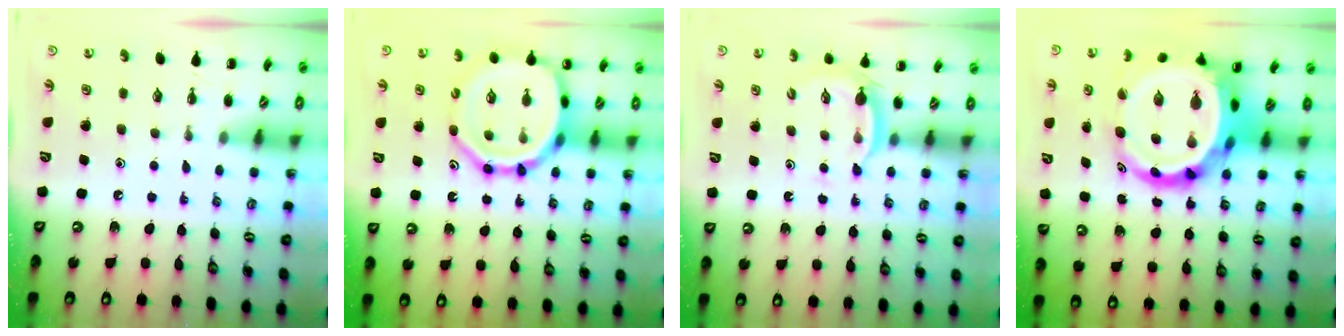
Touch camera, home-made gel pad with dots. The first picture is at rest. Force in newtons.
{"total": 17.6, "press": 17.3, "slide": 3.1}
{"total": 3.2, "press": 3.1, "slide": 0.8}
{"total": 16.0, "press": 15.5, "slide": 4.1}